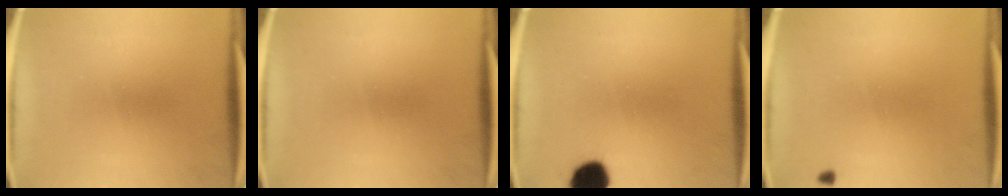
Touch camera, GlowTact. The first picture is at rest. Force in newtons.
{"total": 0.0}
{"total": 8.6}
{"total": 0.6}